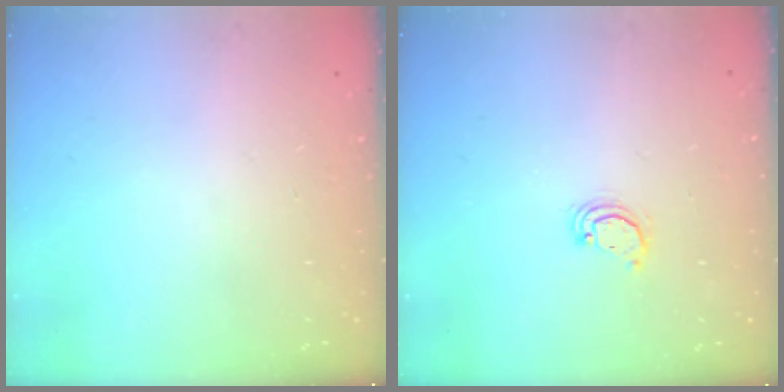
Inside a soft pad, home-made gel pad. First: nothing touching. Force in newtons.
{"total": 2.2, "press": 2.2, "slide": 0.3}